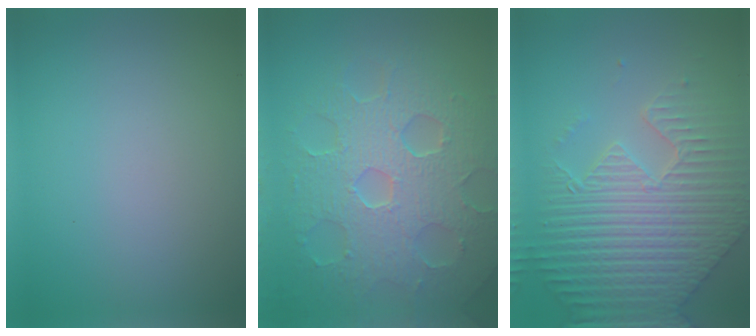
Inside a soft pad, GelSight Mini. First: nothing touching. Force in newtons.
{"total": 8.6, "press": 6.1, "slide": 6.1}
{"total": 8.8, "press": 6.5, "slide": 6.0}